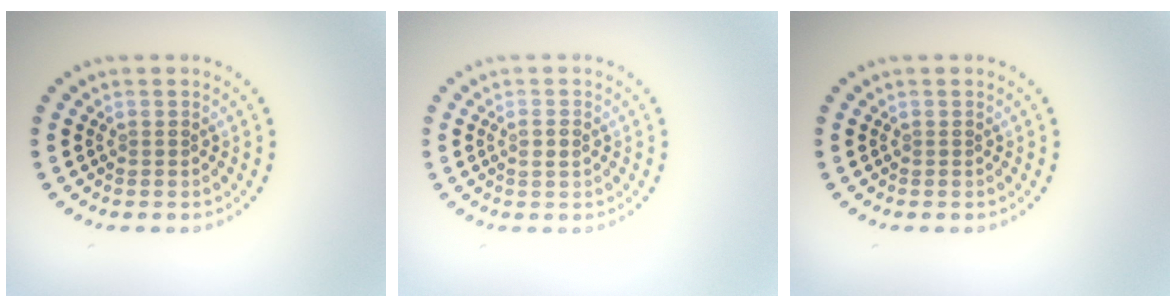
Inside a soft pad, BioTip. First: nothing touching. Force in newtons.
{"total": 1.1, "press": 1.0, "slide": 0.4}
{"total": 0.0}